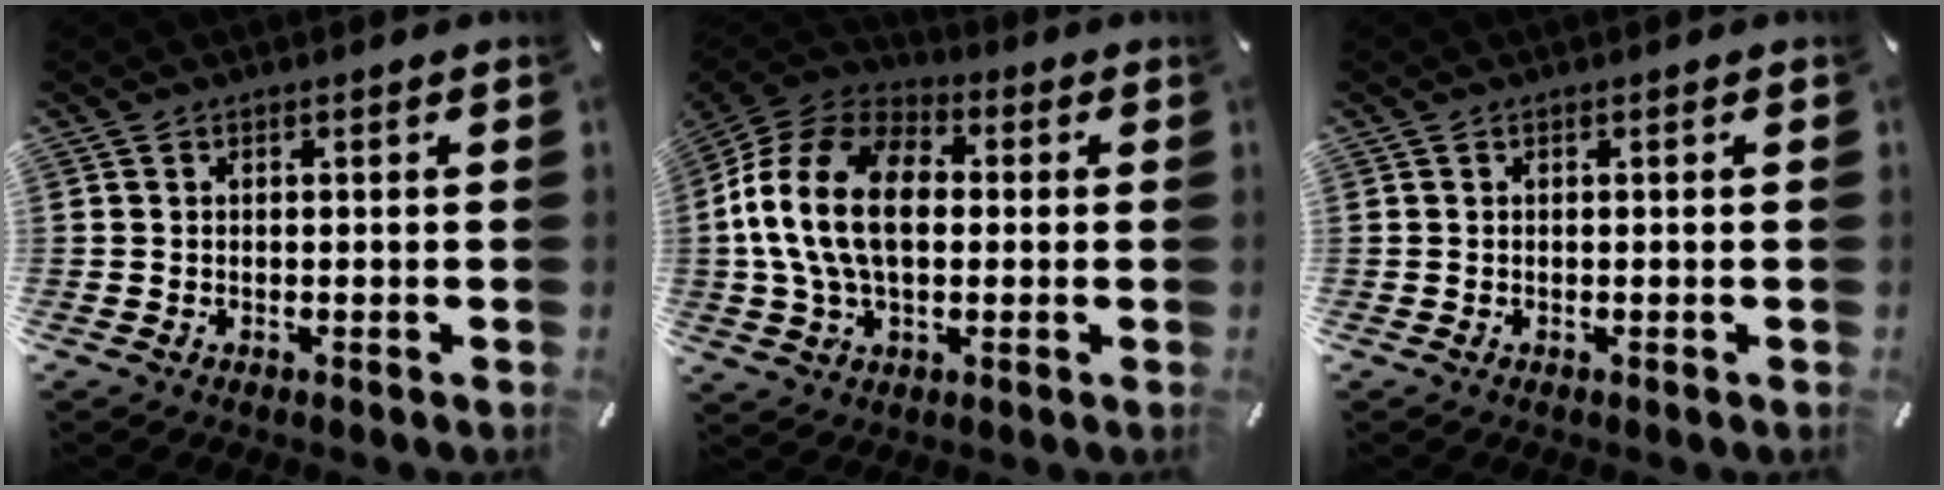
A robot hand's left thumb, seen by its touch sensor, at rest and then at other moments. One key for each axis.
{"total": 18.0, "fx": 0.0, "fy": 12.2, "fz": 13.2, "tx": -0.295, "ty": 0.016, "tz": -0.003}
{"total": 0.0}